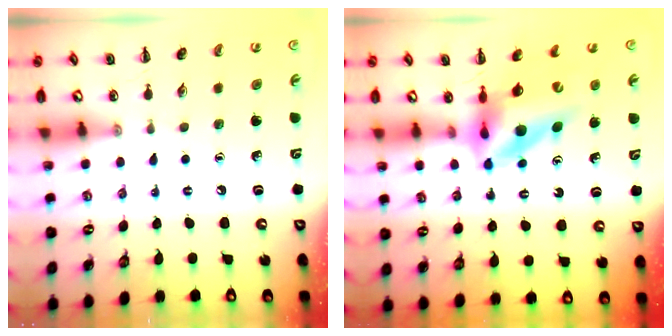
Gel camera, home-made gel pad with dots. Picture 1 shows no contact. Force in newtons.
{"total": 12.4, "press": 11.7, "slide": 4.1}